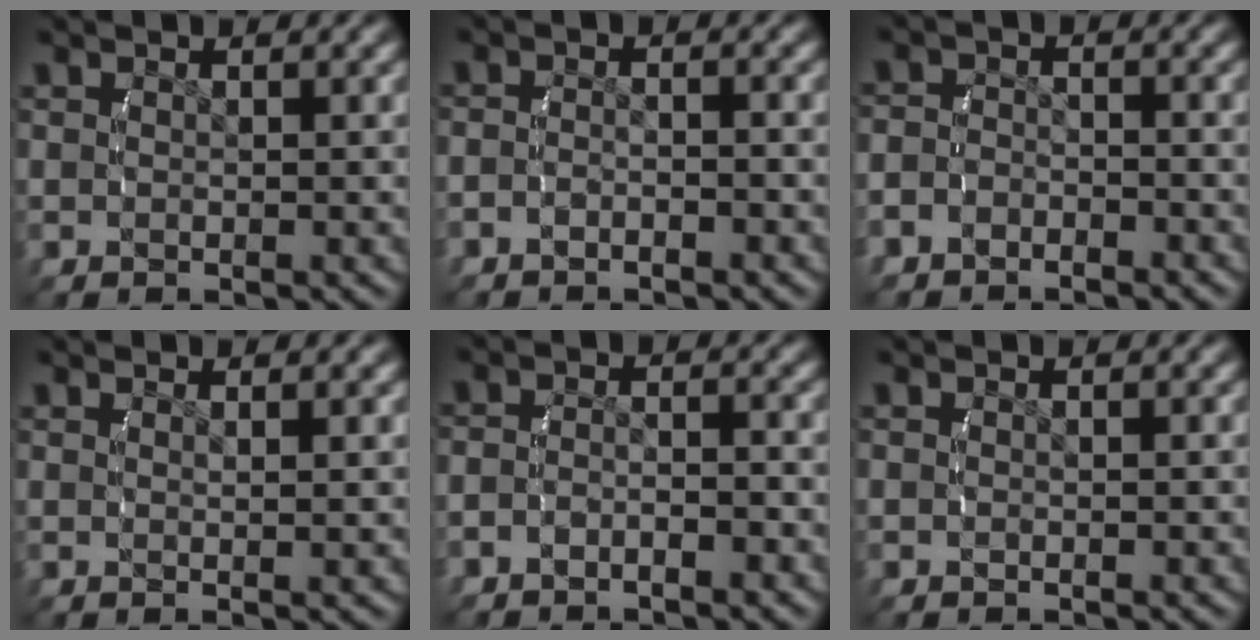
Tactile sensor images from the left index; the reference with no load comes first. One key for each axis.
{"total": 2.0, "fx": -1.6, "fy": 1.1, "fz": 0.6, "tx": -0.021, "ty": 0.002, "tz": -0.030}
{"total": 3.0, "fx": -2.5, "fy": 1.7, "fz": 0.3, "tx": -0.017, "ty": -0.011, "tz": -0.041}
{"total": 1.2, "fx": 0.5, "fy": -0.8, "fz": 0.7, "tx": -0.012, "ty": 0.000, "tz": 0.010}
{"total": 2.7, "fx": -2.0, "fy": 1.5, "fz": 0.9, "tx": -0.025, "ty": 0.001, "tz": -0.038}
{"total": 0.0}